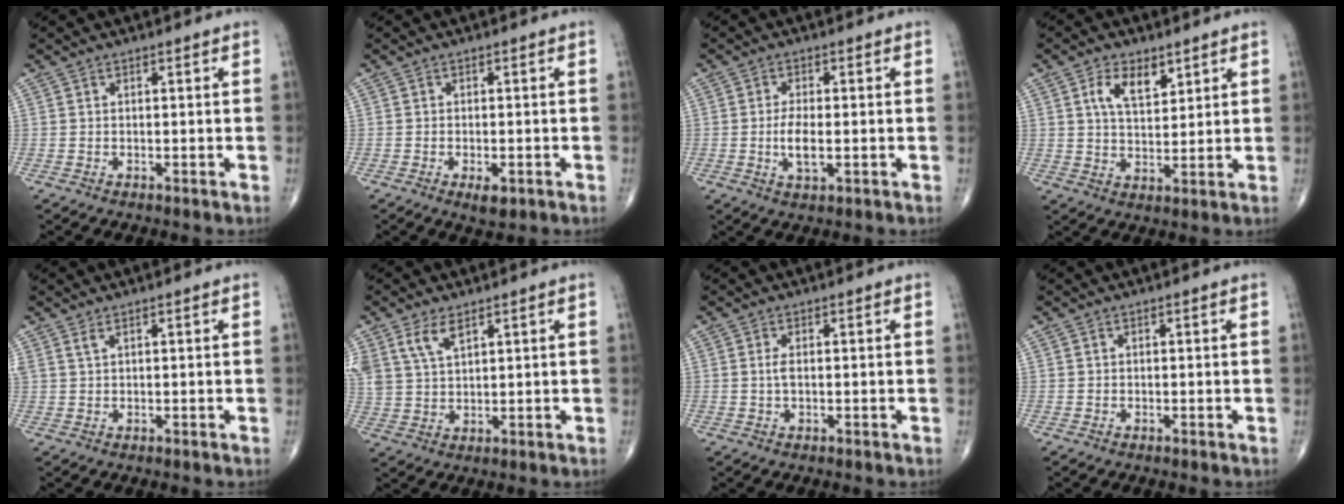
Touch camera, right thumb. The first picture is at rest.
{"total": 2.8, "force": [-1.2, 1.1, 2.2], "torque": [-0.031, -0.002, -0.016]}
{"total": 4.7, "force": [-0.7, 1.8, 4.3], "torque": [-0.084, -0.007, -0.014]}
{"total": 6.9, "force": [3.4, 3.6, 4.8], "torque": [-0.068, -0.020, 0.063]}
{"total": 1.2, "force": [0.9, 0.3, 0.8], "torque": [-0.019, 0.004, 0.023]}
{"total": 6.3, "force": [3.7, 3.0, 4.1], "torque": [-0.082, -0.010, 0.081]}
{"total": 1.7, "force": [0.2, 0.7, 1.5], "torque": [-0.035, -0.002, 0.005]}
{"total": 0.0}